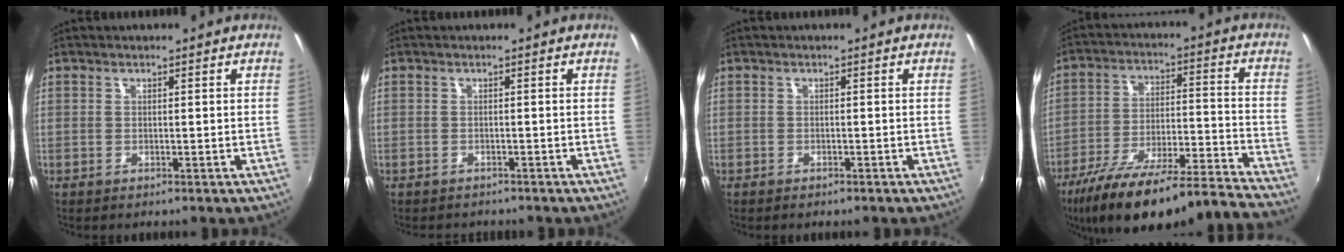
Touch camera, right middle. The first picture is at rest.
{"total": 2.2, "force": [-2.0, 0.8, 0.4], "torque": [-0.014, -0.014, -0.028]}
{"total": 1.4, "force": [-1.2, 0.6, 0.5], "torque": [-0.013, -0.006, -0.018]}
{"total": 25.2, "force": [-22.2, 0.5, 12.0], "torque": [-0.198, -0.049, -0.345]}